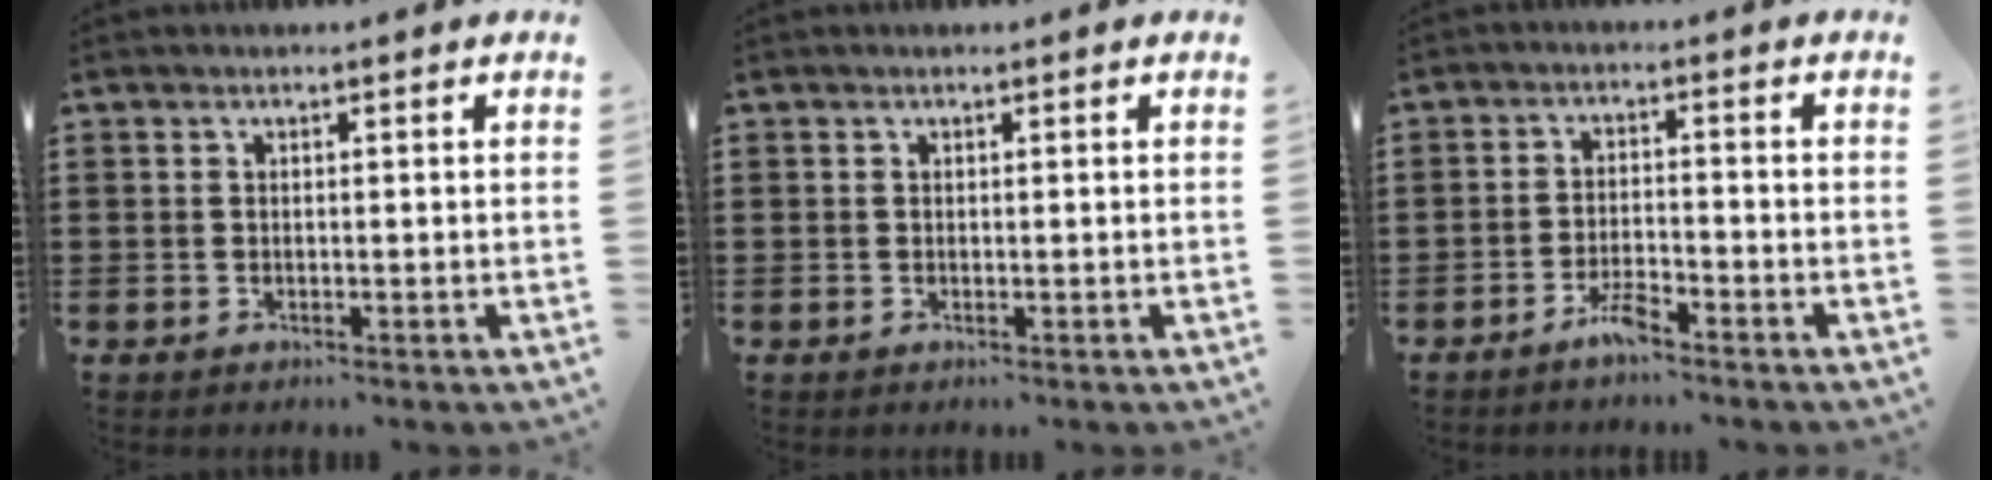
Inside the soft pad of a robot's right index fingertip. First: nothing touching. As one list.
[{"total": 0.0}, {"total": 3.5, "force": [-2.7, 0.5, 2.1], "torque": [-0.043, 0.005, -0.053]}]